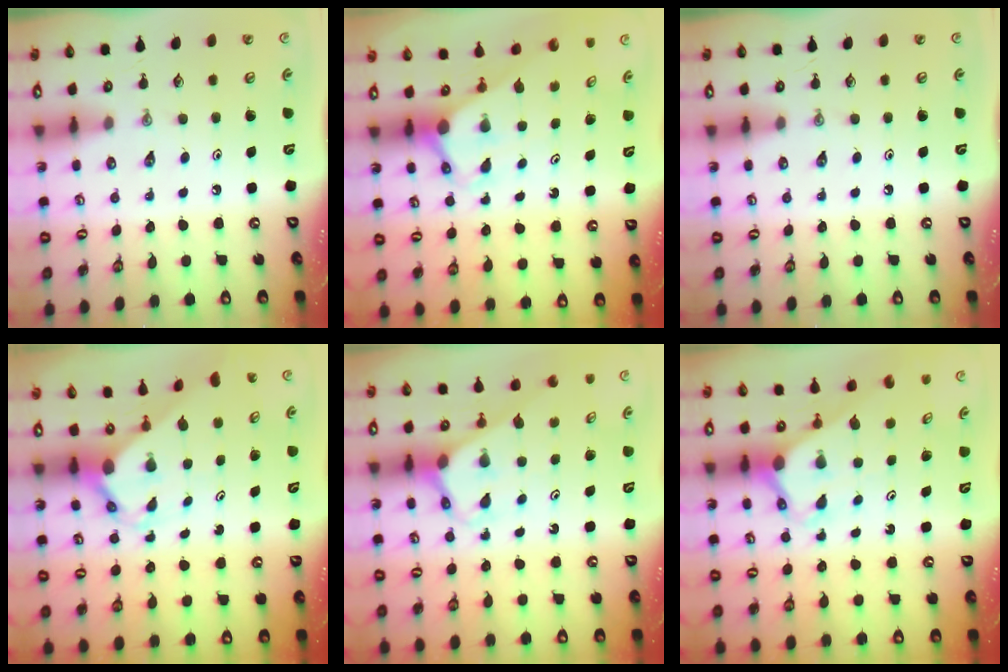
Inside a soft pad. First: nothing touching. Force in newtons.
{"total": 2.9, "press": 2.9, "slide": 0.0}
{"total": 0.0}
{"total": 2.8, "press": 2.8, "slide": 0.3}
{"total": 2.7, "press": 2.7, "slide": 0.1}
{"total": 2.7, "press": 2.7, "slide": 0.1}